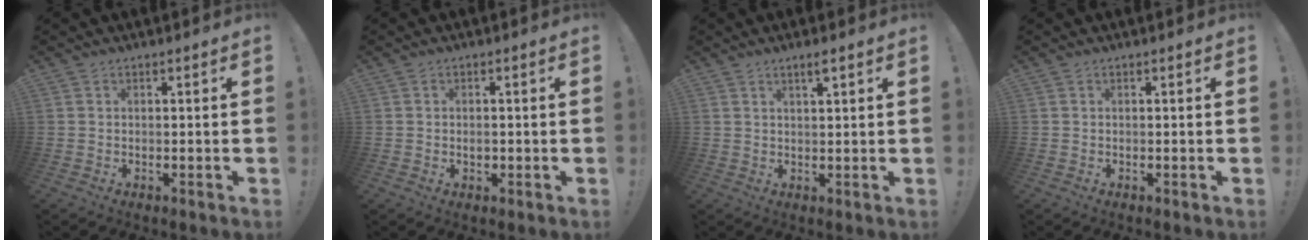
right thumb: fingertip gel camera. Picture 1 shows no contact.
{"total": 1.0, "force": [-0.2, 0.8, 0.6], "torque": [-0.005, -0.001, -0.004]}
{"total": 2.7, "force": [1.7, 0.0, 2.1], "torque": [-0.030, -0.008, 0.024]}
{"total": 0.0}